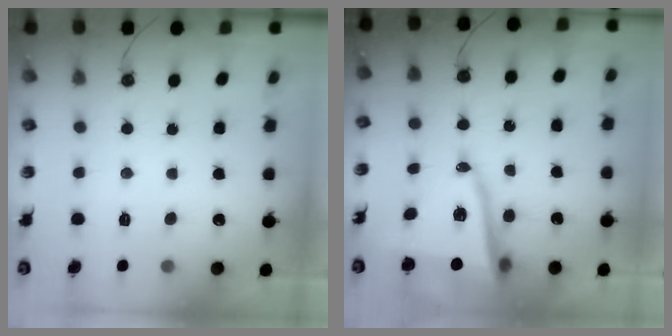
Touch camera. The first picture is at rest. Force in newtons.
{"total": 12.7, "press": 12.4, "slide": 2.9}